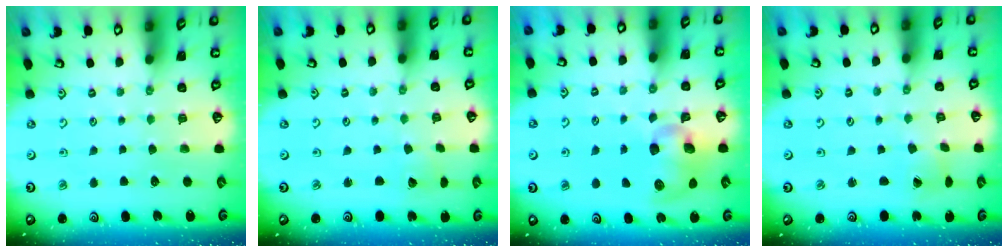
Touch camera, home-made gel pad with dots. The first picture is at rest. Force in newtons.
{"total": 1.7, "press": 1.7, "slide": 0.1}
{"total": 10.6, "press": 10.5, "slide": 1.7}
{"total": 1.6, "press": 1.6, "slide": 0.2}